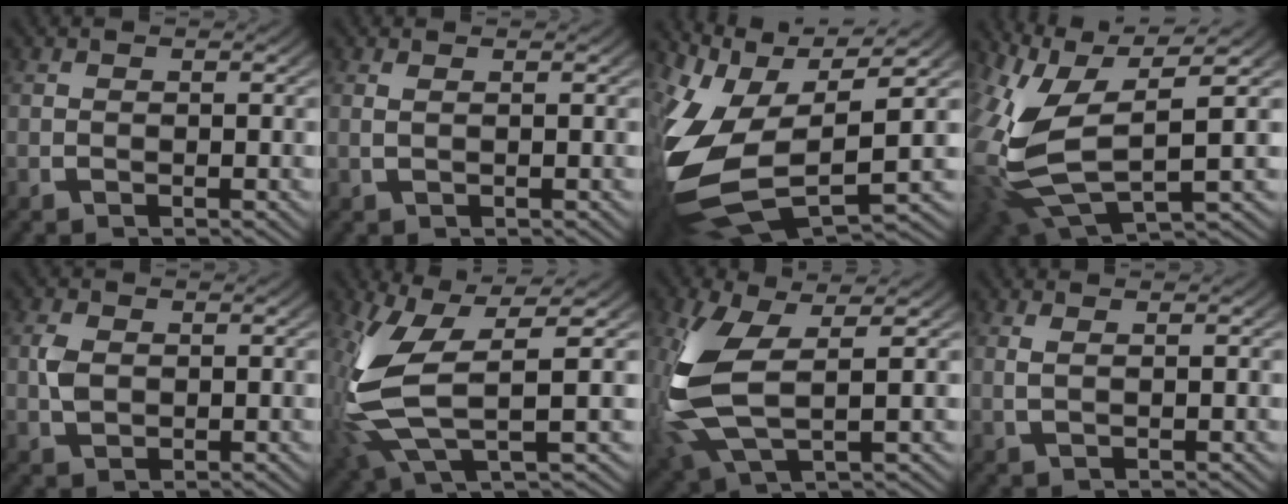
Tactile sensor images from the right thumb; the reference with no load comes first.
{"total": 0.7, "force": [0.3, -0.1, 0.6], "torque": [-0.015, 0.000, 0.010]}
{"total": 17.8, "force": [-1.7, 11.2, 13.7], "torque": [-0.323, -0.068, 0.007]}
{"total": 13.5, "force": [-0.7, 8.2, 10.7], "torque": [-0.258, -0.059, 0.020]}
{"total": 2.1, "force": [0.1, 1.6, 1.4], "torque": [-0.037, -0.005, 0.007]}
{"total": 10.2, "force": [0.3, 4.8, 9.0], "torque": [-0.196, -0.013, 0.016]}
{"total": 9.6, "force": [0.1, 5.3, 8.0], "torque": [-0.207, -0.026, 0.024]}
{"total": 1.0, "force": [0.4, 0.0, 0.9], "torque": [-0.021, -0.001, 0.012]}